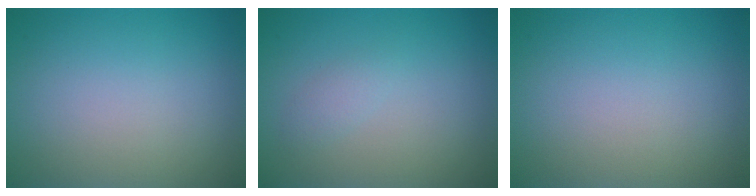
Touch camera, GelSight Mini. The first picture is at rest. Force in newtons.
{"total": 1.0, "press": 1.0, "slide": 0.1}
{"total": 0.0}